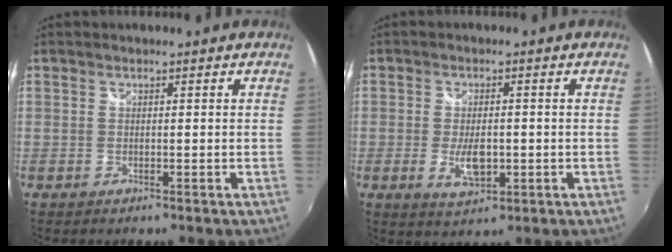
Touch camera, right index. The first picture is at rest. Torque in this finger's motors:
{"motor_torque": [0.12, 0.03, 0.13, 0.04]}